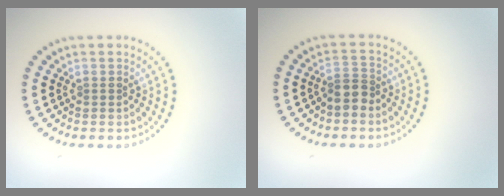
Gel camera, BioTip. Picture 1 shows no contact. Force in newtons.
{"total": 2.1, "press": 1.7, "slide": 1.3}